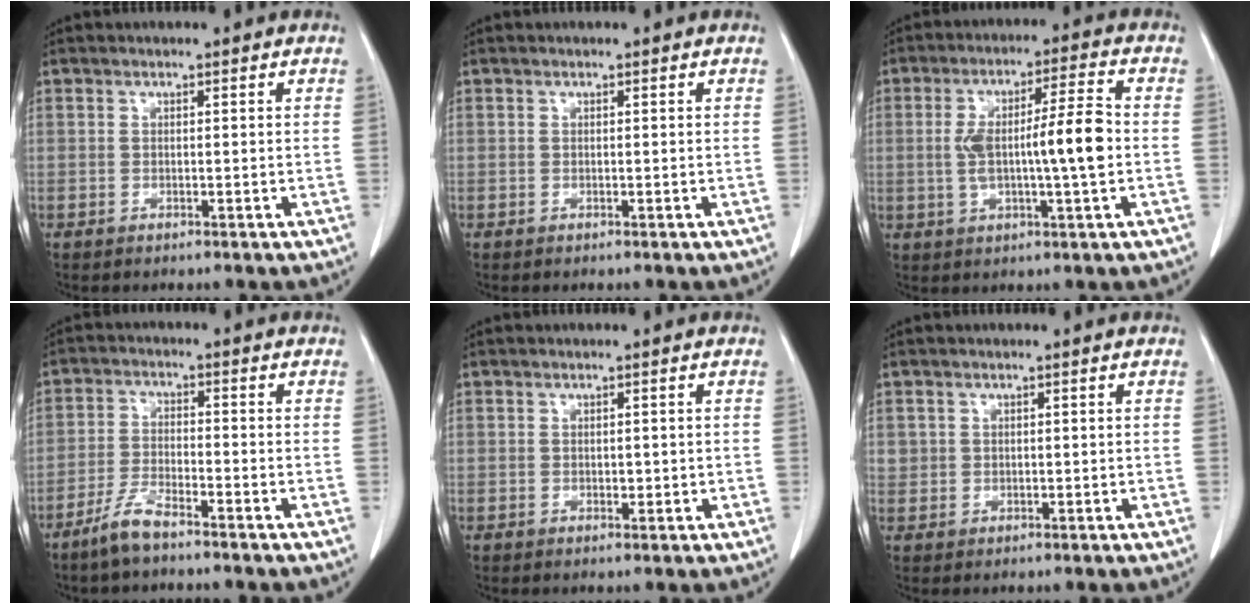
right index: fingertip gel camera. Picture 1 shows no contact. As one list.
[{"total": 0.0}, {"total": 10.5, "force": [-0.7, 1.0, 10.4], "torque": [-0.182, 0.016, -0.014]}, {"total": 4.8, "force": [-4.0, 0.6, 2.6], "torque": [-0.058, -0.007, -0.086]}, {"total": 1.2, "force": [-0.1, 0.8, 0.9], "torque": [-0.011, 0.000, 0.000]}, {"total": 1.6, "force": [0.4, 1.5, 0.3], "torque": [0.005, 0.003, 0.005]}]